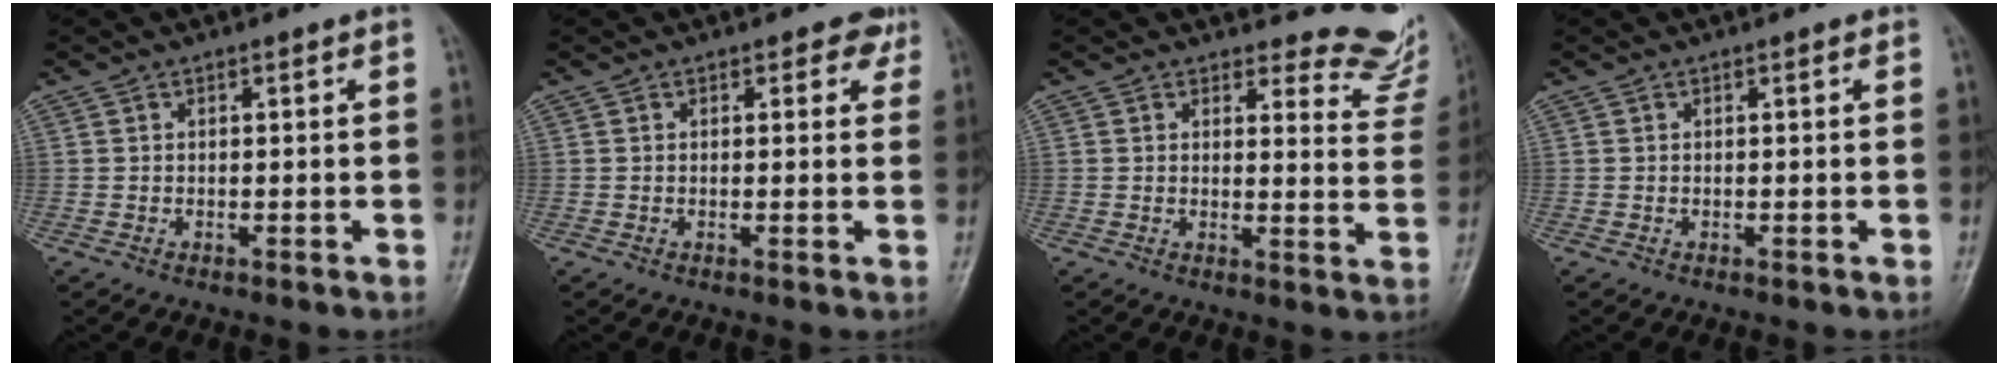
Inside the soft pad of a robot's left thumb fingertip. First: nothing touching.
{"total": 2.5, "force": [1.5, 1.7, 1.0], "torque": [0.015, -0.004, 0.010]}
{"total": 10.4, "force": [10.0, 2.9, -0.1], "torque": [0.046, -0.105, 0.081]}
{"total": 0.0}